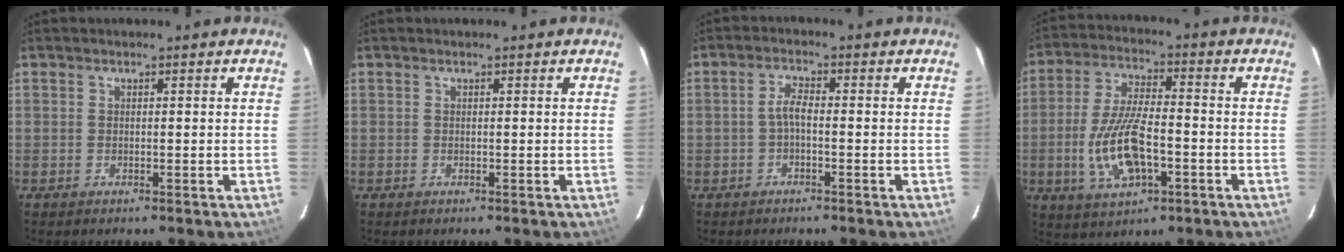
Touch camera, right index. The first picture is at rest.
{"total": 0.0}
{"total": 2.3, "force": [-0.9, 0.6, 2.1], "torque": [-0.048, 0.008, -0.019]}
{"total": 12.7, "force": [-3.6, 5.0, 11.1], "torque": [-0.233, -0.004, -0.061]}